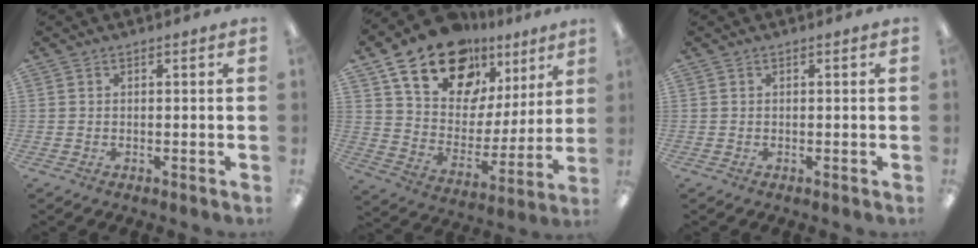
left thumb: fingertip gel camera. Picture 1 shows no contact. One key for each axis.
{"total": 20.4, "fx": 13.8, "fy": 11.8, "fz": 9.2, "tx": -0.172, "ty": -0.078, "tz": 0.252}
{"total": 0.0}